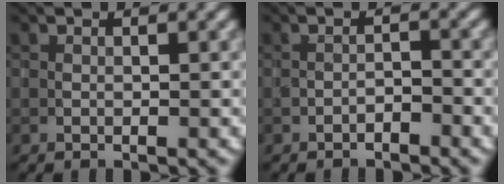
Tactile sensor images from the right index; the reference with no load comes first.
{"total": 1.0, "force": [-0.9, 0.2, 0.2], "torque": [0.000, 0.006, -0.018]}